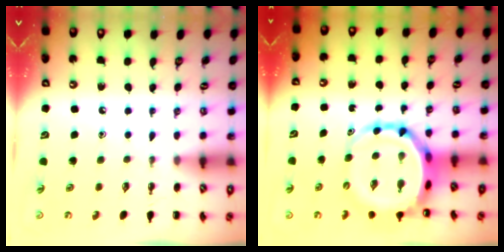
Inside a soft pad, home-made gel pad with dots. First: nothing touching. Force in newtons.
{"total": 8.2, "press": 7.8, "slide": 2.4}